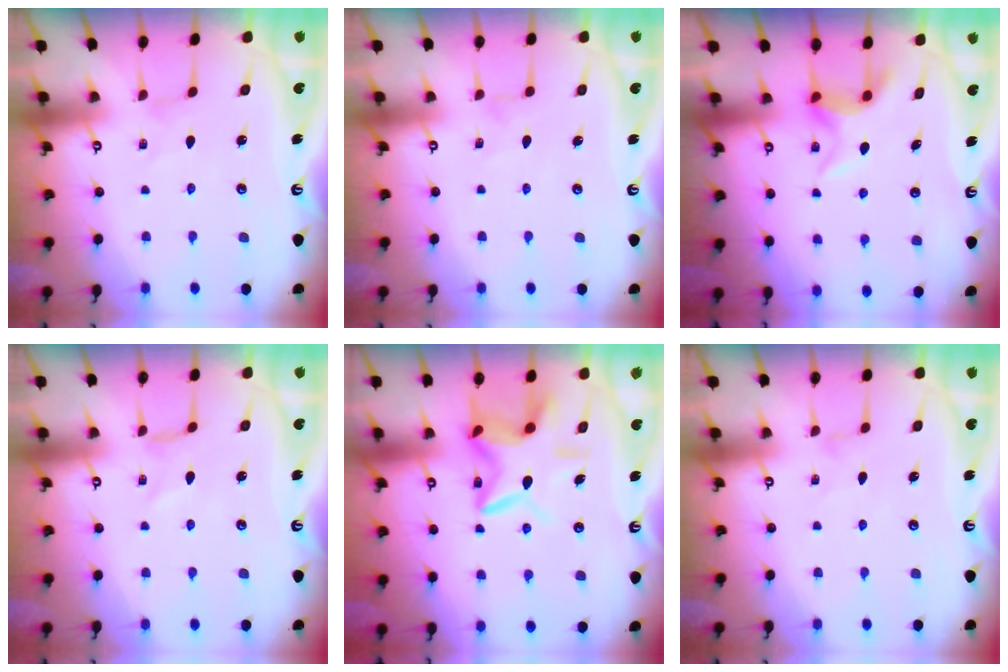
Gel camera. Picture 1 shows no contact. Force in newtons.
{"total": 0.0}
{"total": 6.4, "press": 6.4, "slide": 0.1}
{"total": 0.0}
{"total": 12.1, "press": 12.0, "slide": 1.0}
{"total": 0.9, "press": 0.9, "slide": 0.3}